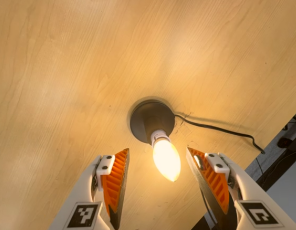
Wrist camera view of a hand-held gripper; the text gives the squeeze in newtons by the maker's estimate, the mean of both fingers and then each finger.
{"total": 0.0}